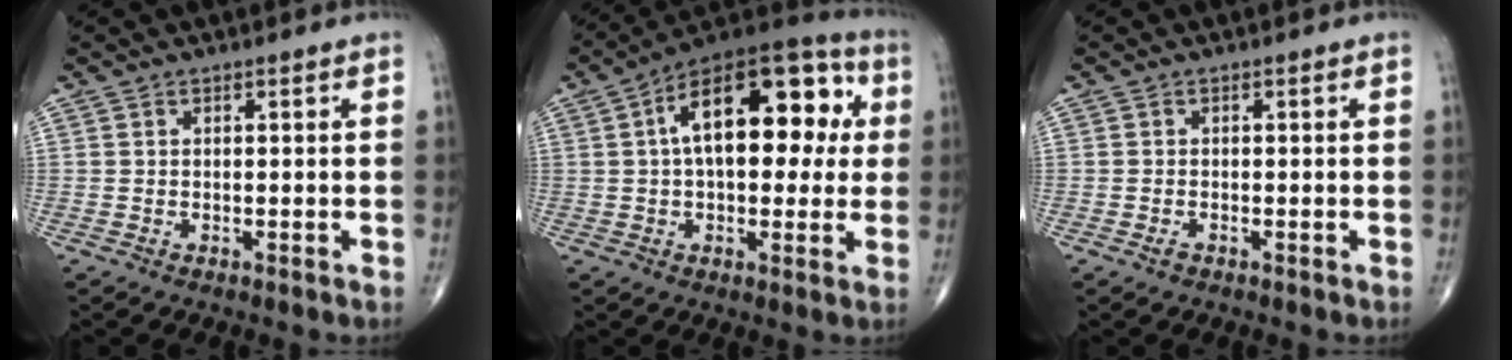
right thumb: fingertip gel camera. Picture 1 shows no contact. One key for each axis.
{"total": 21.0, "fx": 4.2, "fy": 10.8, "fz": 17.5, "tx": -0.235, "ty": 0.034, "tz": 0.050}
{"total": 1.1, "fx": -0.7, "fy": 0.7, "fz": 0.6, "tx": -0.014, "ty": 0.002, "tz": -0.012}